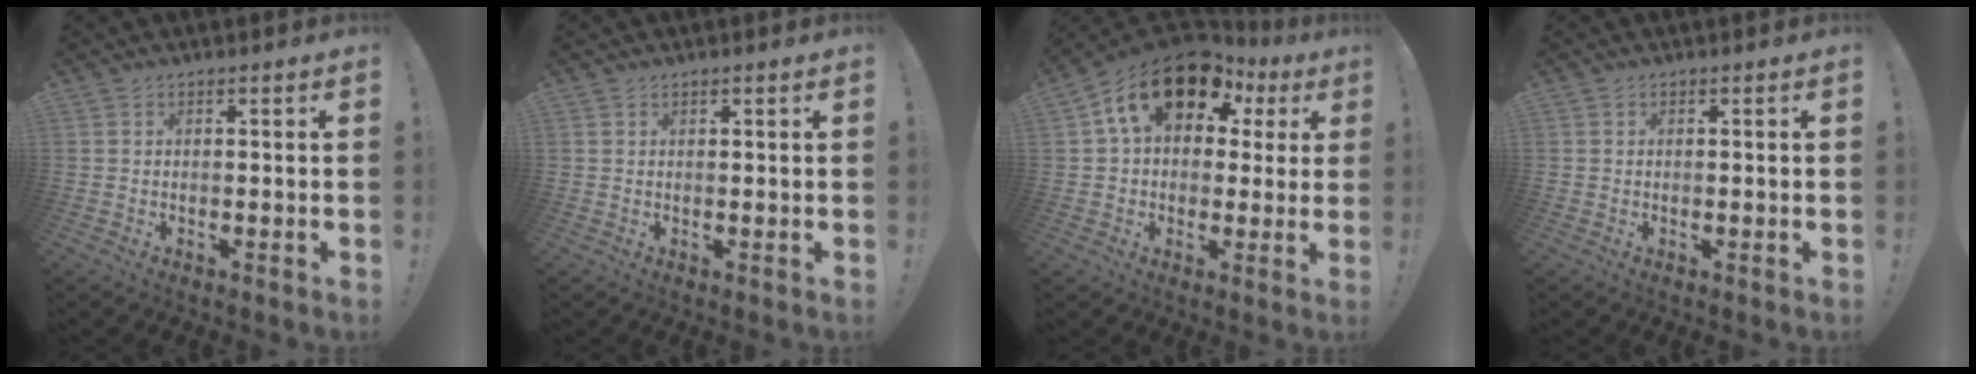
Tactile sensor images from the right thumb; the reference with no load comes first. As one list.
[{"total": 0.6, "force": [0.6, 0.0, 0.3], "torque": [0.001, -0.001, 0.009]}, {"total": 18.4, "force": [8.9, 11.2, 11.6], "torque": [-0.177, -0.038, 0.158]}, {"total": 0.0}]